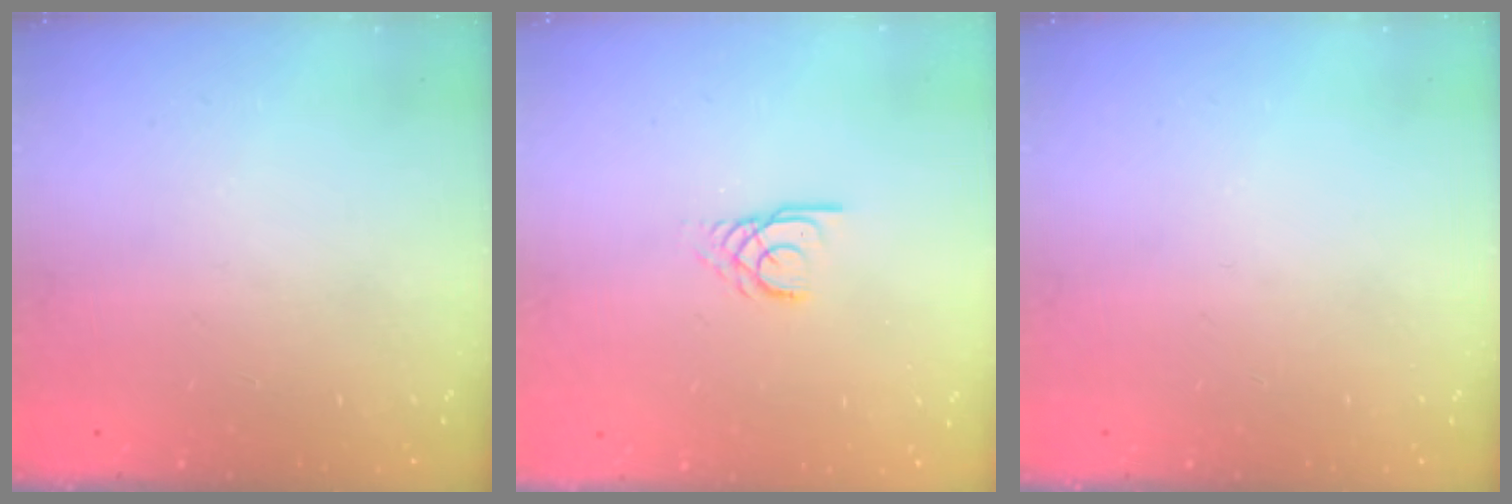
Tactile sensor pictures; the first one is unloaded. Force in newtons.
{"total": 2.2, "press": 2.2, "slide": 0.2}
{"total": 0.0}